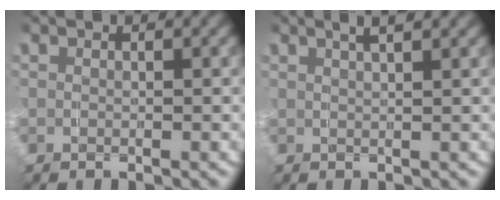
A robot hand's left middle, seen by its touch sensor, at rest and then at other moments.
{"total": 3.3, "force": [2.3, 0.7, 2.3], "torque": [-0.031, 0.015, 0.032]}